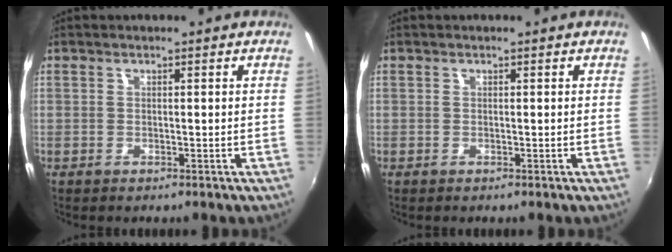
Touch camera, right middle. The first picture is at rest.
{"total": 0.0}